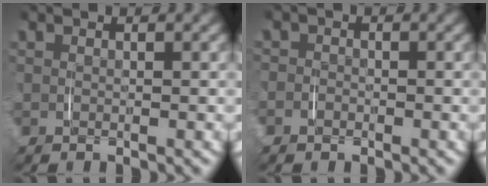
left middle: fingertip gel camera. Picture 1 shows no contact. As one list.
[{"total": 1.6, "force": [-0.7, 1.5, 0.0], "torque": [-0.007, -0.003, -0.020]}]